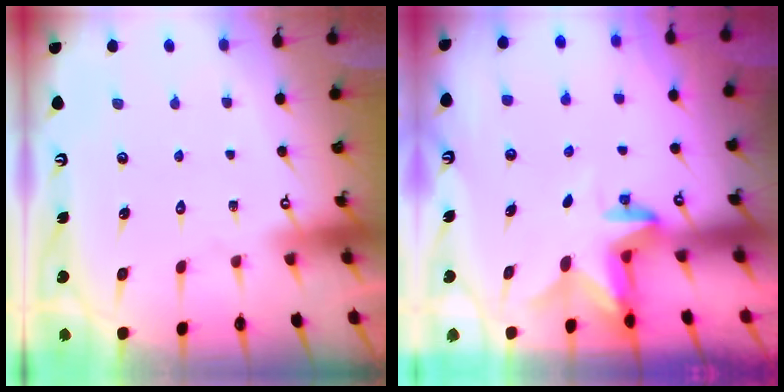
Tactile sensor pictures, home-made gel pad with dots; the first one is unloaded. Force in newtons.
{"total": 2.8, "press": 2.8, "slide": 0.6}